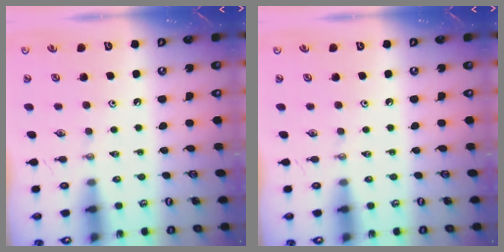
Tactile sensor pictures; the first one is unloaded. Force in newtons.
{"total": 0.0}